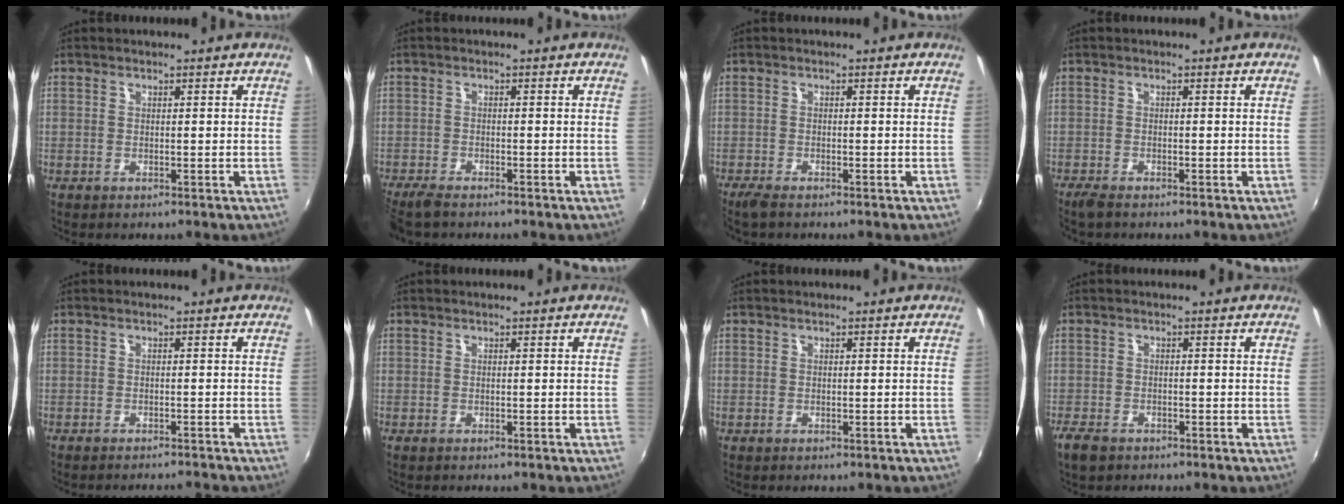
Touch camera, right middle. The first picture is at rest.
{"total": 4.3, "force": [-3.7, 0.9, 1.9], "torque": [-0.052, -0.019, -0.073]}
{"total": 2.6, "force": [-2.1, 0.4, 1.4], "torque": [-0.035, -0.009, -0.042]}
{"total": 2.5, "force": [-2.1, 0.5, 1.2], "torque": [-0.032, -0.009, -0.042]}
{"total": 3.7, "force": [-3.5, 0.3, 1.0], "torque": [-0.029, -0.008, -0.052]}
{"total": 0.0}
{"total": 0.0}
{"total": 4.2, "force": [-3.1, 2.1, 1.9], "torque": [-0.051, -0.012, -0.060]}